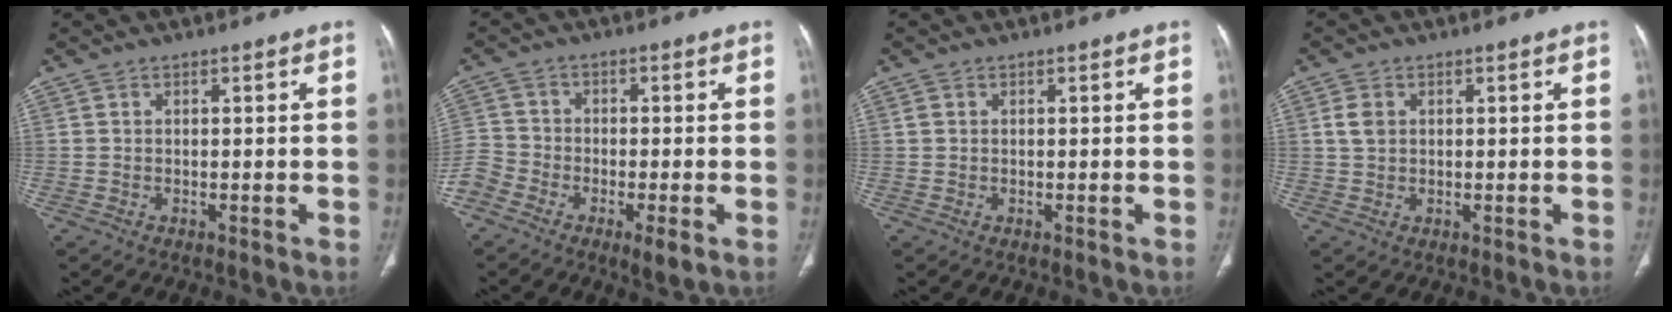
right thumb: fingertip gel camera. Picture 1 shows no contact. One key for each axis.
{"total": 8.1, "fx": -4.7, "fy": 3.8, "fz": 5.4, "tx": -0.102, "ty": 0.011, "tz": -0.099}
{"total": 0.6, "fx": 0.1, "fy": 0.5, "fz": 0.3, "tx": -0.004, "ty": 0.005, "tz": 0.003}
{"total": 2.6, "fx": 0.6, "fy": 2.0, "fz": 1.6, "tx": -0.030, "ty": 0.002, "tz": 0.014}